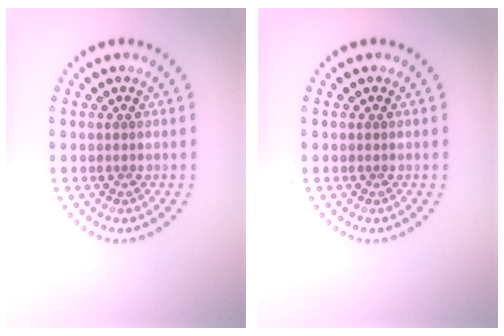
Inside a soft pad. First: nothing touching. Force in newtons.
{"total": 0.0}